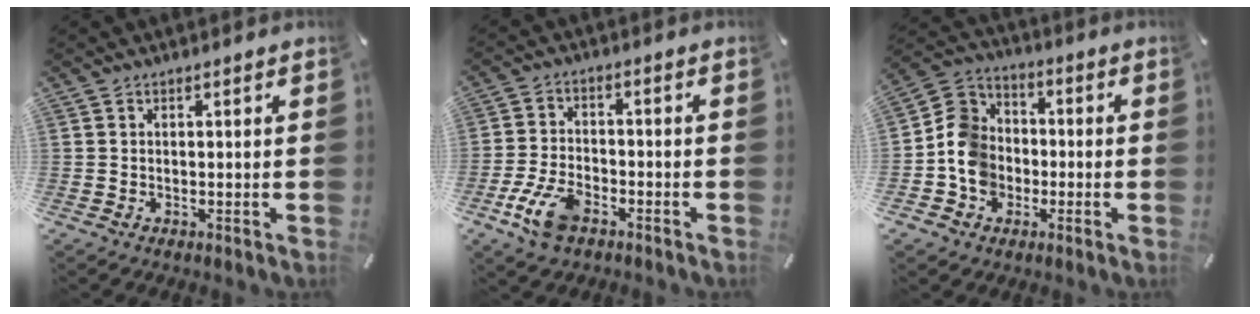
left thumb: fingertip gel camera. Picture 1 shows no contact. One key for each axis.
{"total": 9.1, "fx": -4.8, "fy": 4.9, "fz": 6.0, "tx": -0.134, "ty": 0.012, "tz": -0.089}
{"total": 10.5, "fx": -2.7, "fy": 9.4, "fz": 4.0, "tx": -0.095, "ty": 0.033, "tz": -0.048}